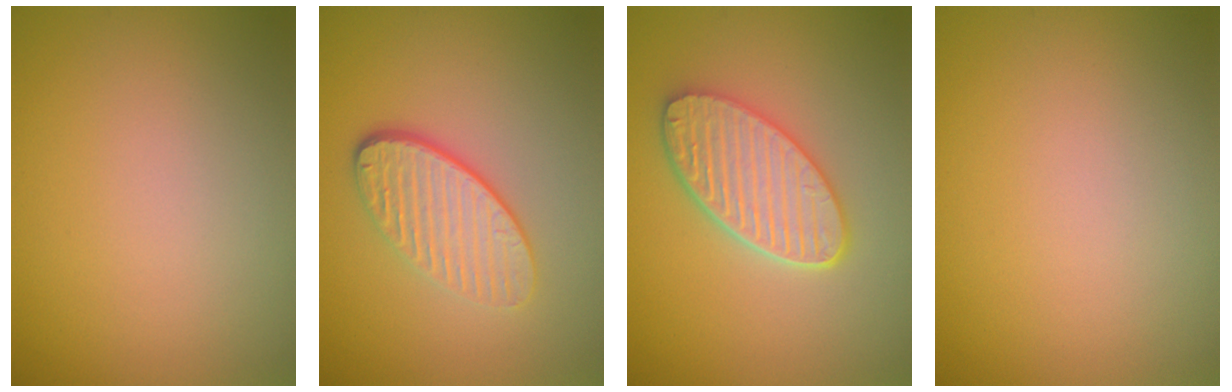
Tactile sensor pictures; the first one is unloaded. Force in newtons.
{"total": 4.3, "press": 3.2, "slide": 2.8}
{"total": 5.3, "press": 4.3, "slide": 3.0}
{"total": 0.0}